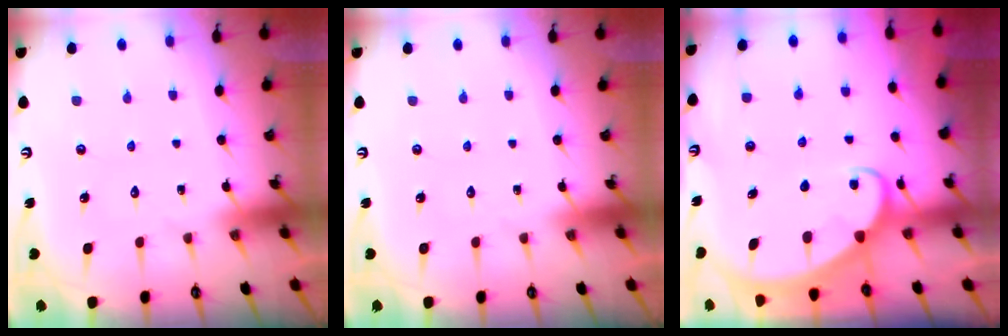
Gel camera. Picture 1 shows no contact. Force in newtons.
{"total": 0.0}
{"total": 3.0, "press": 3.0, "slide": 0.4}